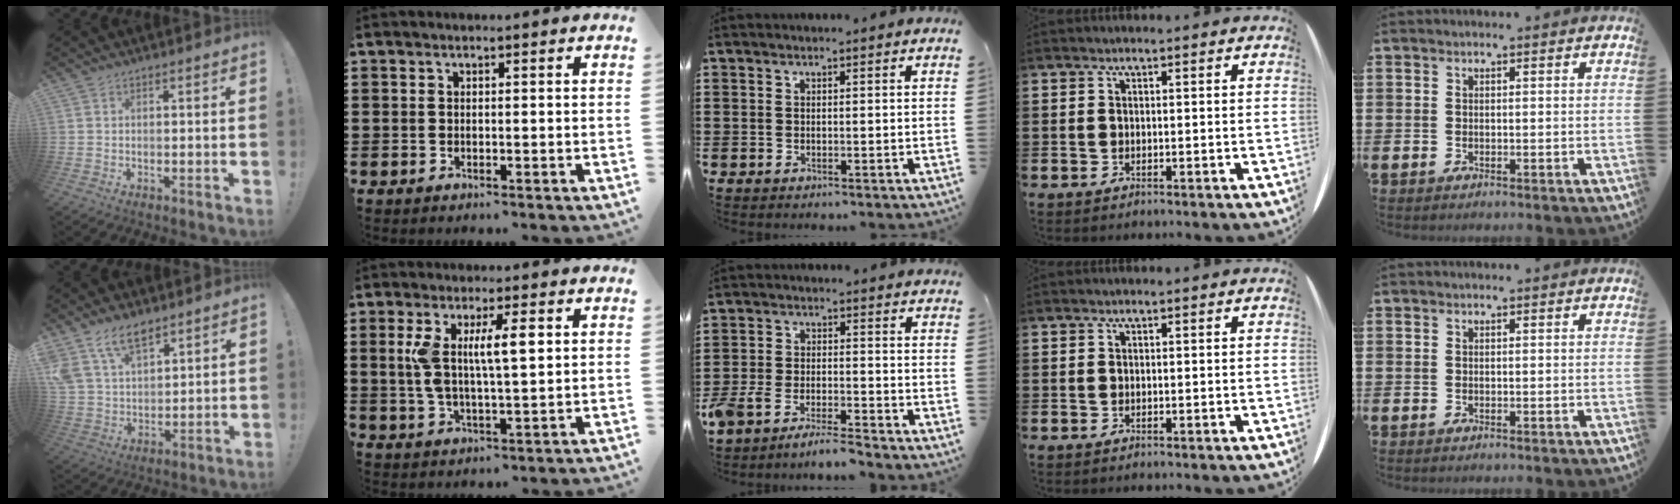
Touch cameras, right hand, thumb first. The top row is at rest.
{"thumb": {"total": 11.9, "force": [8.6, 6.0, 5.5], "torque": [-0.110, -0.045, 0.168]}, "index": {"total": 8.3, "force": [2.1, 2.5, 7.7], "torque": [-0.162, 0.005, 0.031]}, "middle": {"total": 5.4, "force": [-5.2, 0.2, 1.5], "torque": [-0.045, -0.010, -0.106]}}